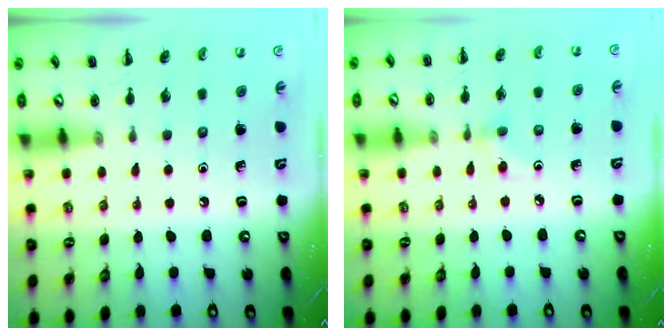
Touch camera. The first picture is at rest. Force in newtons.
{"total": 2.8, "press": 2.6, "slide": 1.0}